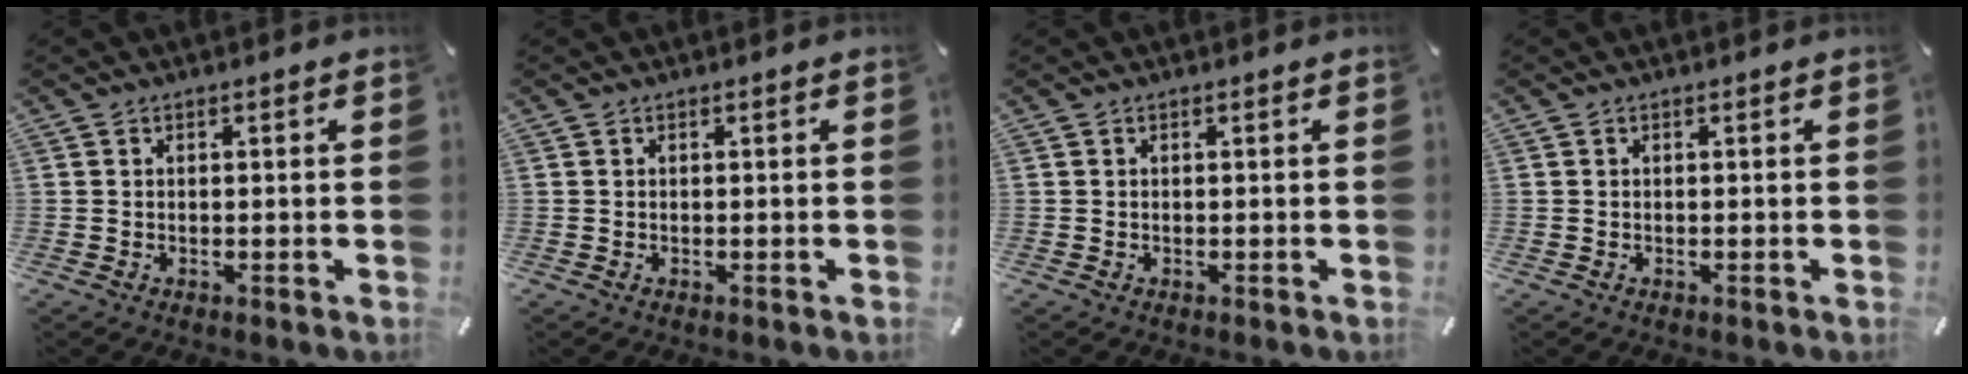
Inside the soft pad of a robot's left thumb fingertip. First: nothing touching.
{"total": 0.0}
{"total": 0.0}
{"total": 0.0}